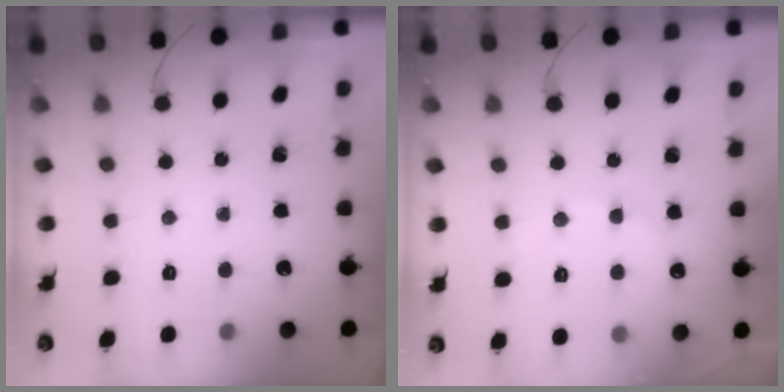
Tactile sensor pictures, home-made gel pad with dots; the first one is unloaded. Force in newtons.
{"total": 7.7, "press": 7.5, "slide": 1.6}